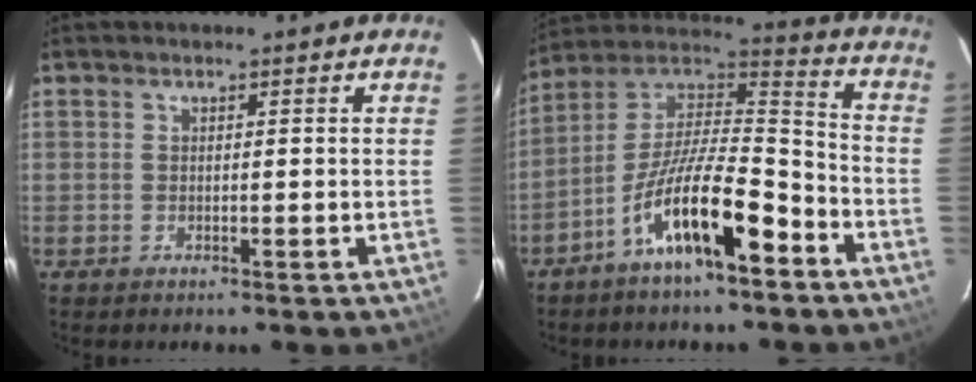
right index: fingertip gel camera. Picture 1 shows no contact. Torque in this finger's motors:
{"motor_torque": [1.14, -1.00, 1.05, 0.21]}